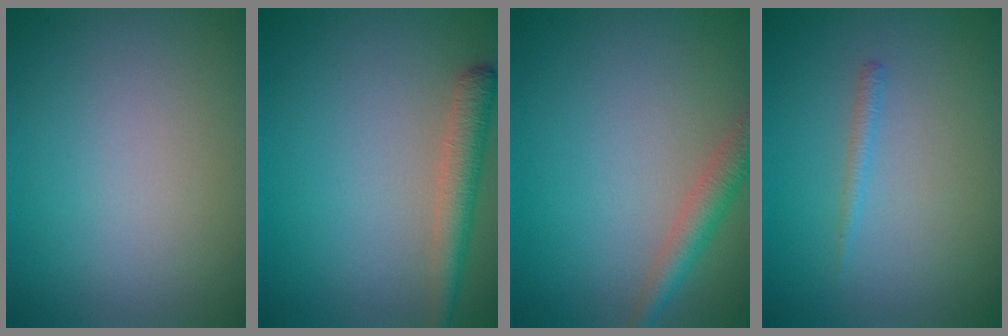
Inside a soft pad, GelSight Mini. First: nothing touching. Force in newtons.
{"total": 2.9, "press": 2.9, "slide": 0.2}
{"total": 2.8, "press": 2.8, "slide": 0.1}
{"total": 0.8, "press": 0.8, "slide": 0.1}